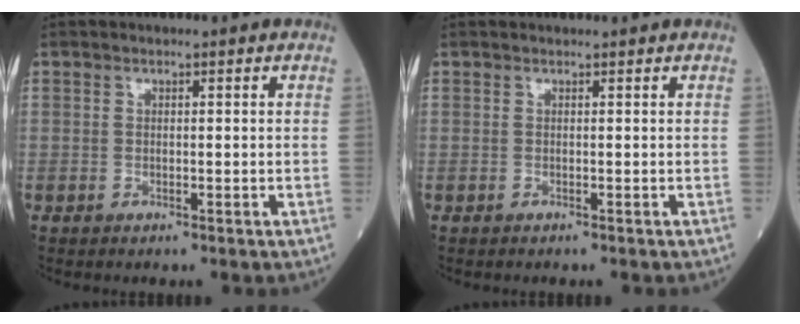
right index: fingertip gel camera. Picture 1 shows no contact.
{"total": 2.7, "force": [2.6, 0.2, 0.9], "torque": [-0.021, 0.024, 0.025]}